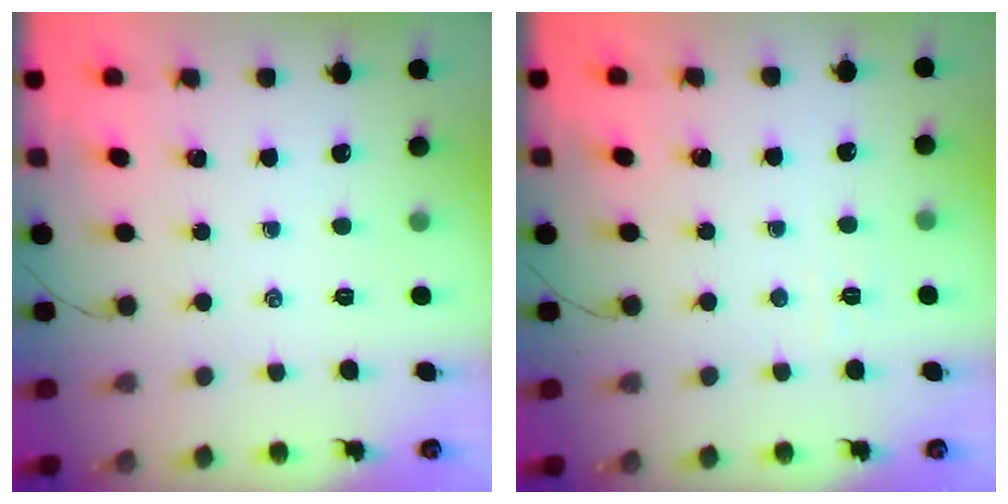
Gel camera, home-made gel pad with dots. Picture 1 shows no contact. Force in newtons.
{"total": 2.8, "press": 2.7, "slide": 0.8}